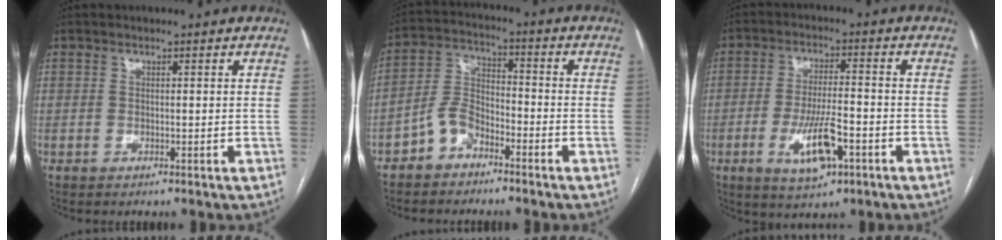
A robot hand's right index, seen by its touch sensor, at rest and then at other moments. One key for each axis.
{"total": 6.2, "fx": -4.0, "fy": 3.6, "fz": 3.0, "tx": -0.068, "ty": 0.018, "tz": -0.081}
{"total": 8.7, "fx": -3.5, "fy": 2.5, "fz": 7.6, "tx": -0.145, "ty": -0.006, "tz": -0.054}